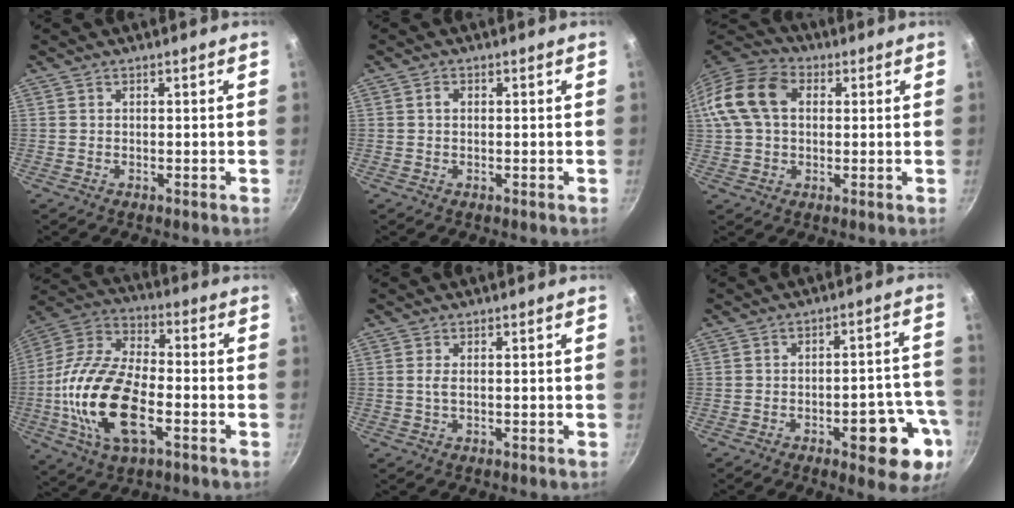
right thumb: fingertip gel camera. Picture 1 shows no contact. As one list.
[{"total": 1.3, "force": [0.1, 1.0, 0.8], "torque": [-0.016, 0.005, 0.001]}, {"total": 14.3, "force": [2.7, 10.1, 9.7], "torque": [-0.173, 0.028, 0.032]}, {"total": 21.4, "force": [-4.9, 10.7, 17.9], "torque": [-0.344, 0.027, -0.105]}, {"total": 1.3, "force": [0.0, 0.4, 1.2], "torque": [-0.028, -0.001, 0.000]}, {"total": 12.8, "force": [-5.1, 5.0, 10.5], "torque": [-0.092, 0.033, -0.061]}]